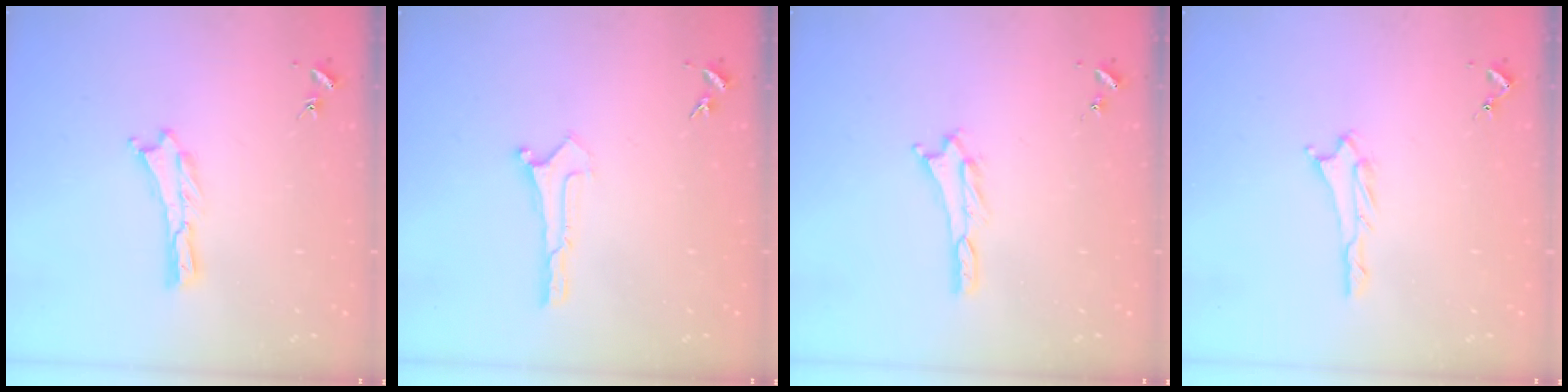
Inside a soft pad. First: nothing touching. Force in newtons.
{"total": 0.0}
{"total": 0.7, "press": 0.7, "slide": 0.2}
{"total": 1.1, "press": 1.0, "slide": 0.1}